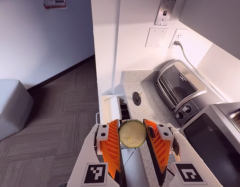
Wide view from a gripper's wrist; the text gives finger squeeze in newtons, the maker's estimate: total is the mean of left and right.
{"total": 10.1, "left": 10.1, "right": 10.1}